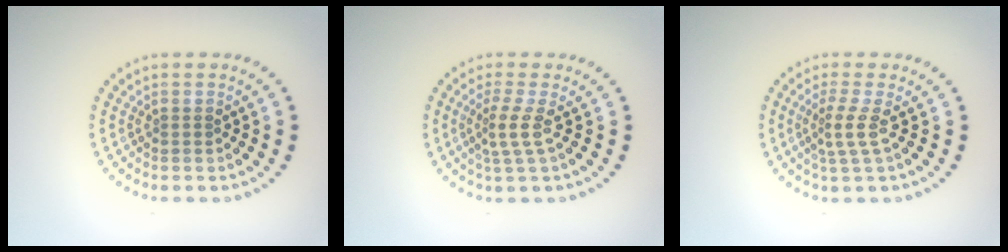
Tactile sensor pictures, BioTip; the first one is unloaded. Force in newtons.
{"total": 2.2, "press": 1.5, "slide": 1.7}
{"total": 2.2, "press": 1.5, "slide": 1.7}